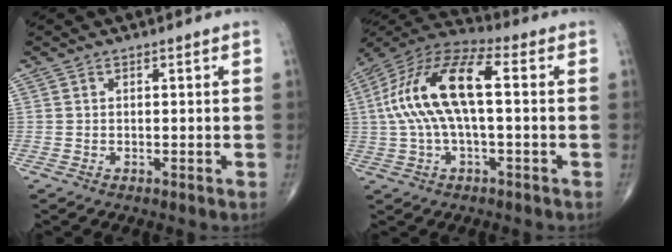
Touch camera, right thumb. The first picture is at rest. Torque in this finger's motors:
{"motor_torque": [-0.03, 0.93, 1.85, -0.15, 0.60]}